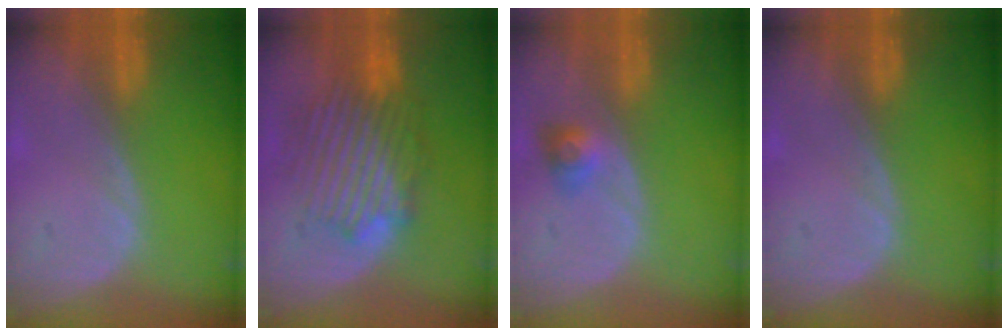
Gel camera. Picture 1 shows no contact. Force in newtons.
{"total": 8.7, "press": 8.6, "slide": 1.6}
{"total": 2.9, "press": 2.7, "slide": 1.2}
{"total": 0.0}